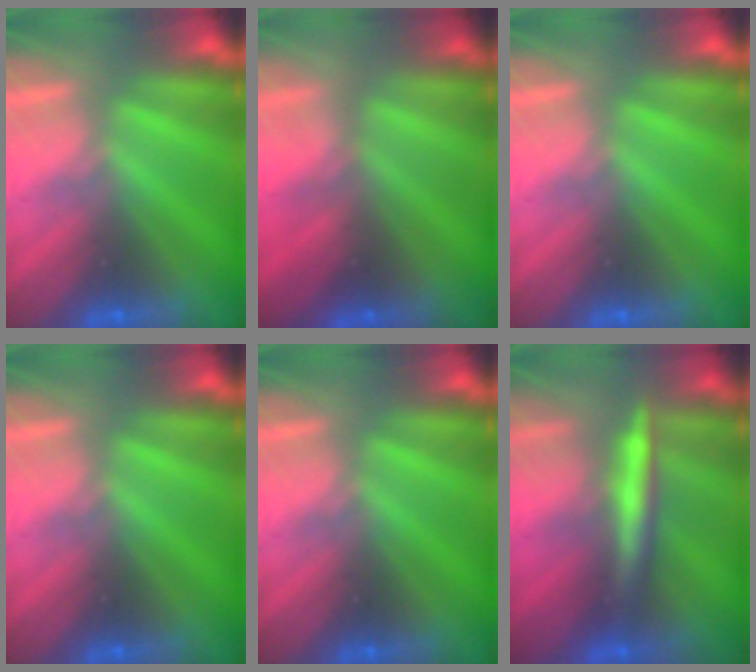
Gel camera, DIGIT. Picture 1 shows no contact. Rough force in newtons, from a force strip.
{"total": 2.0}
{"total": 0.0}
{"total": 0.0}
{"total": 0.0}
{"total": 2.9}